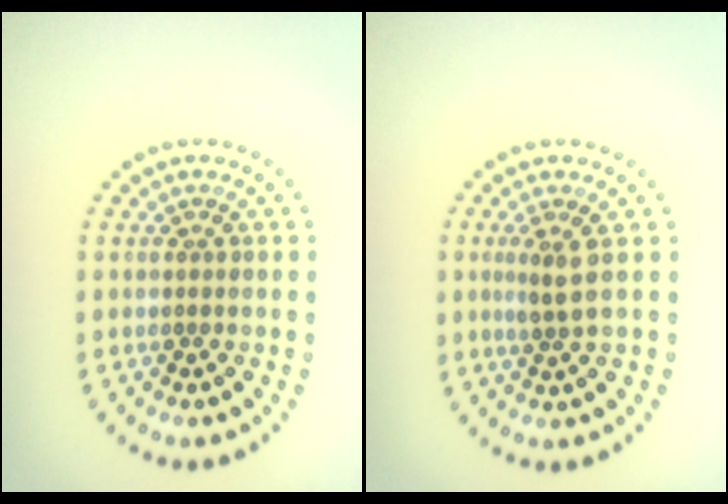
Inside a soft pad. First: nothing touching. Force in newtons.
{"total": 2.0, "press": 1.4, "slide": 1.4}